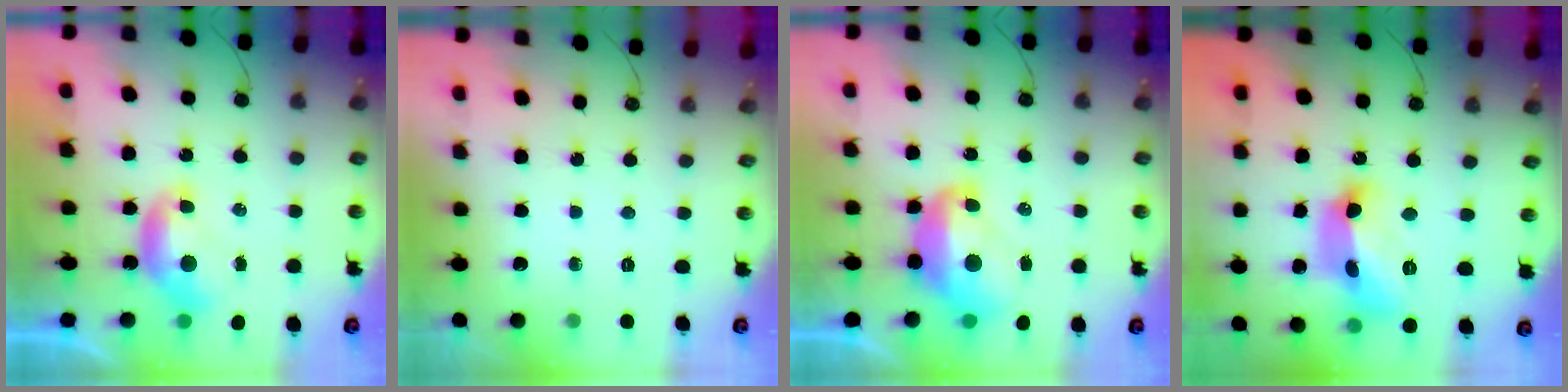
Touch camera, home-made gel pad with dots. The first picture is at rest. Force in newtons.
{"total": 0.0}
{"total": 4.7, "press": 4.6, "slide": 0.9}
{"total": 14.0, "press": 13.9, "slide": 0.9}